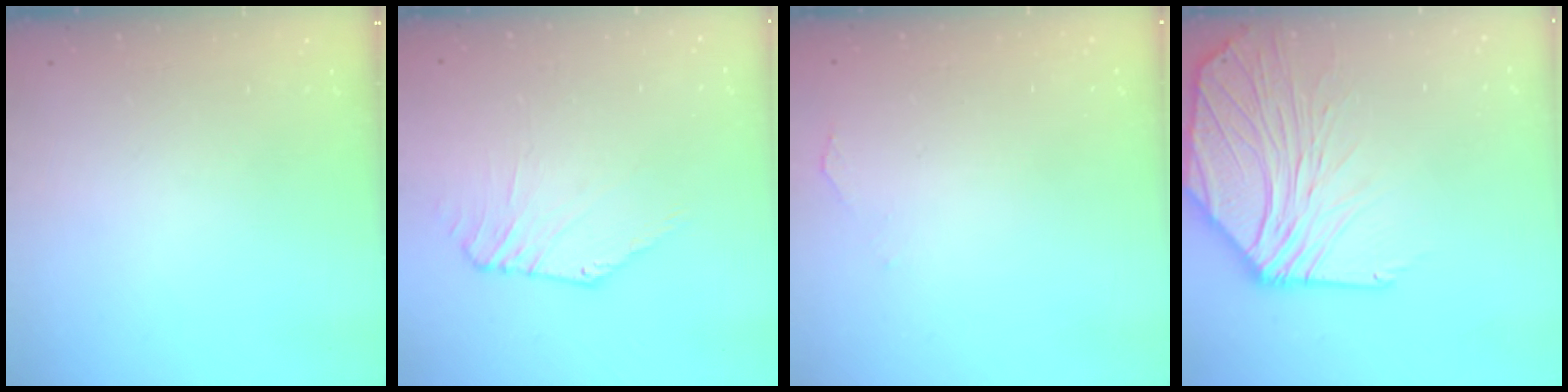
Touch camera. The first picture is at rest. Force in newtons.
{"total": 1.1, "press": 1.1, "slide": 0.3}
{"total": 1.8, "press": 1.8, "slide": 0.4}
{"total": 9.3, "press": 9.2, "slide": 1.7}